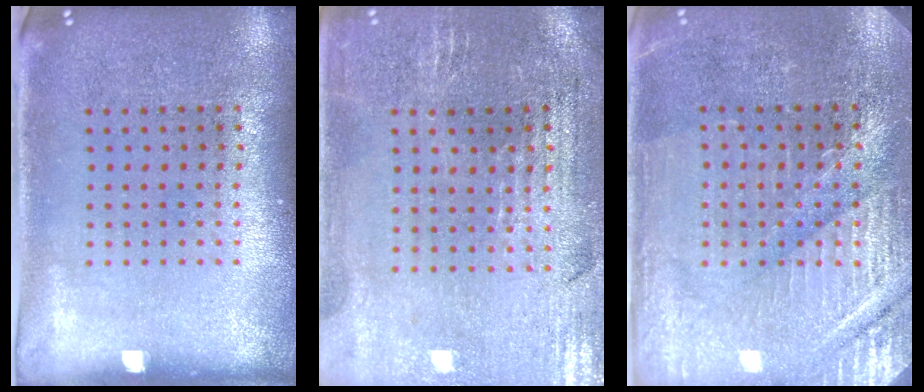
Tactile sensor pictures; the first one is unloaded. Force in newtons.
{"total": 1.1, "press": 1.1, "slide": 0.3}
{"total": 3.6, "press": 3.5, "slide": 0.8}